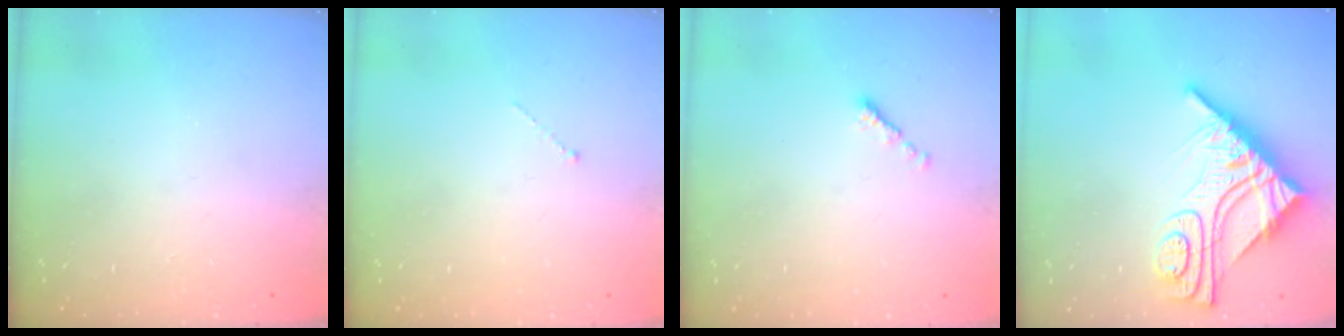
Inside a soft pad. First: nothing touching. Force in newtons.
{"total": 0.0}
{"total": 0.0}
{"total": 13.6, "press": 13.6, "slide": 1.3}